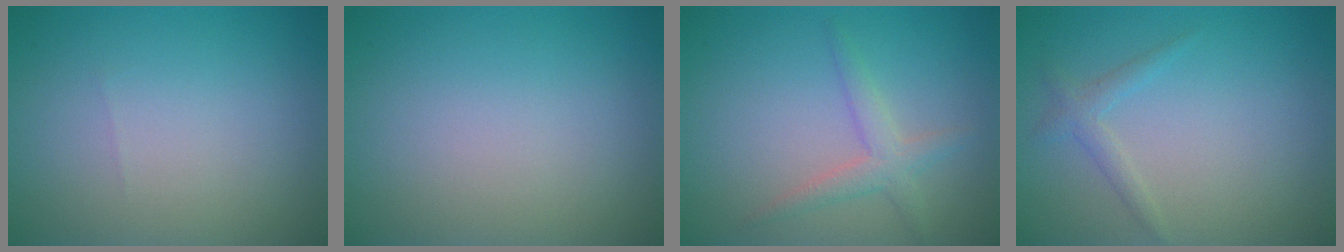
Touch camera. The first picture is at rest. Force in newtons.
{"total": 0.0}
{"total": 2.2, "press": 2.2, "slide": 0.1}
{"total": 1.5, "press": 1.5, "slide": 0.1}